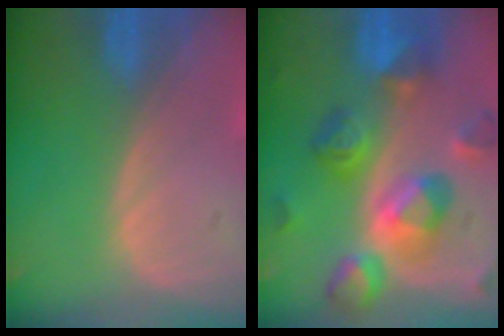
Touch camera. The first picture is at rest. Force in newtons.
{"total": 11.4, "press": 11.3, "slide": 1.1}